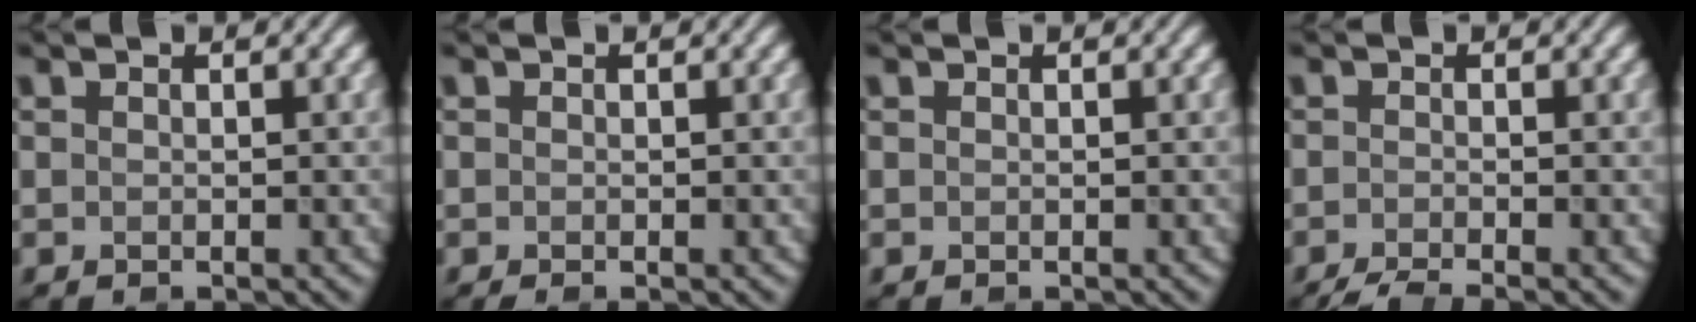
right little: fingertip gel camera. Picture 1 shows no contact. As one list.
[{"total": 0.7, "force": [-0.3, 0.1, 0.5], "torque": [-0.010, -0.005, -0.007]}, {"total": 0.0}, {"total": 3.0, "force": [-2.3, 0.5, 1.9], "torque": [-0.029, -0.006, -0.049]}]